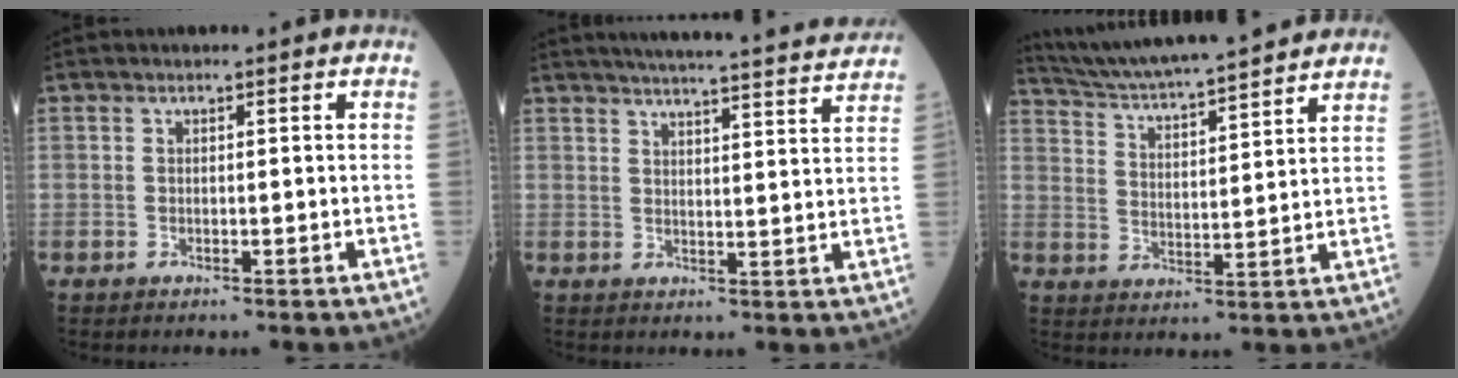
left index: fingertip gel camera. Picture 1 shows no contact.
{"total": 20.4, "force": [19.1, -0.1, 7.2], "torque": [-0.102, -0.025, 0.235]}
{"total": 18.6, "force": [16.9, 1.2, 7.6], "torque": [-0.134, 0.020, 0.256]}